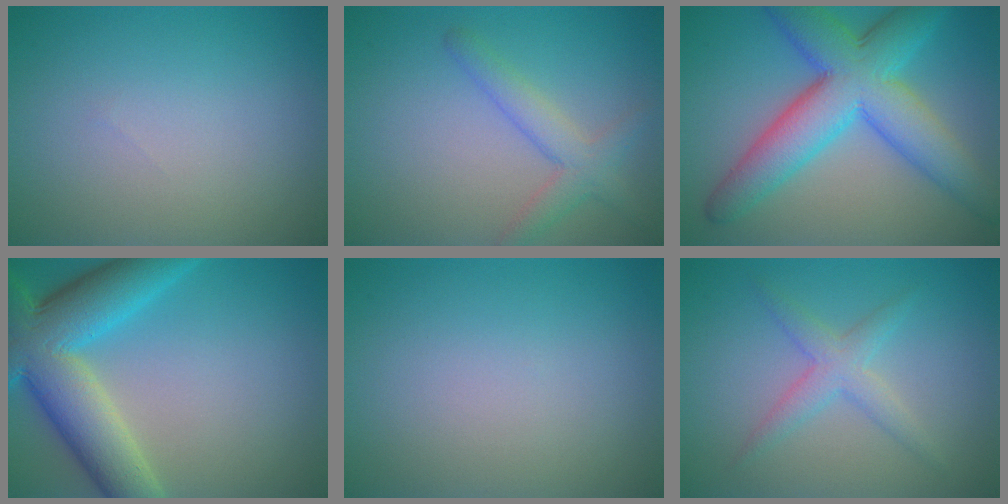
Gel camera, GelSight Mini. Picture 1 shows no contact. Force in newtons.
{"total": 3.0, "press": 3.0, "slide": 0.2}
{"total": 9.6, "press": 9.6, "slide": 0.2}
{"total": 10.4, "press": 10.4, "slide": 0.5}
{"total": 0.0}
{"total": 2.6, "press": 2.6, "slide": 0.1}